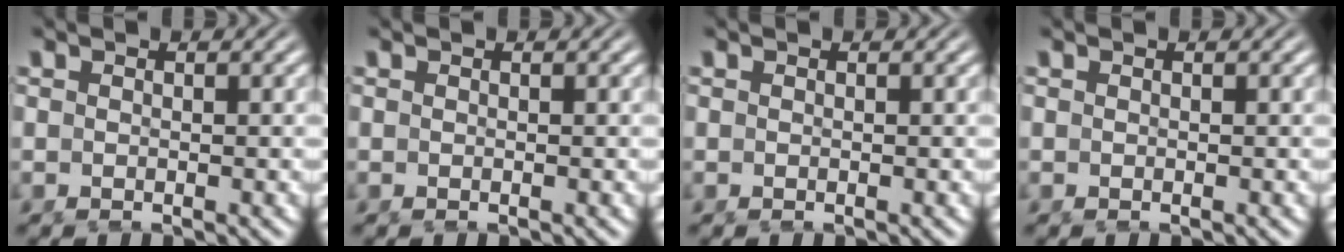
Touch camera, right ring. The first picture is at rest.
{"total": 0.0}
{"total": 0.0}
{"total": 0.0}